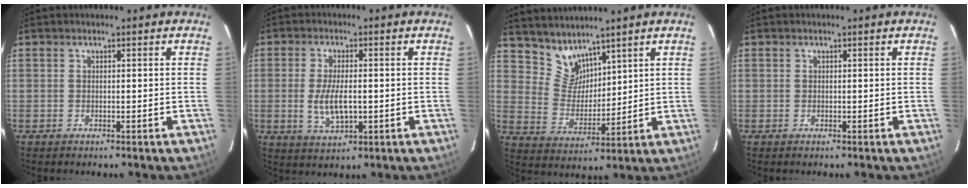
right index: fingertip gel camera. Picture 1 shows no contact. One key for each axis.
{"total": 6.8, "fx": -0.9, "fy": 2.8, "fz": 6.1, "tx": -0.124, "ty": -0.010, "tz": -0.012}
{"total": 6.9, "fx": 6.1, "fy": 3.1, "fz": 1.3, "tx": -0.019, "ty": 0.000, "tz": 0.128}
{"total": 0.0}